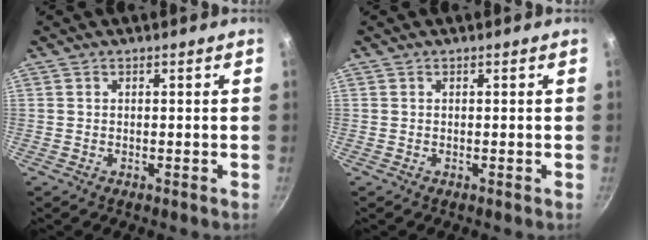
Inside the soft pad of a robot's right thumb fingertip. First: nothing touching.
{"total": 0.0}